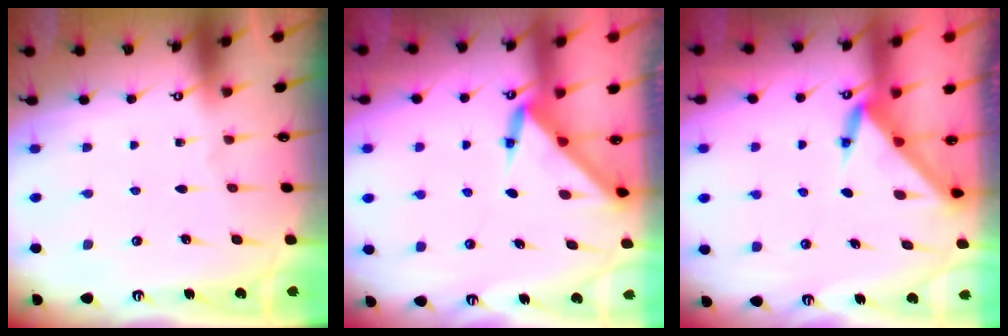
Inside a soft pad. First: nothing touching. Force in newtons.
{"total": 3.2, "press": 3.2, "slide": 0.0}
{"total": 3.2, "press": 3.2, "slide": 0.2}